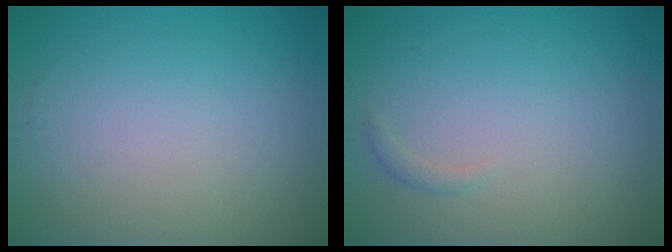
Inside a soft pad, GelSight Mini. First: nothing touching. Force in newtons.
{"total": 0.6, "press": 0.6, "slide": 0.0}